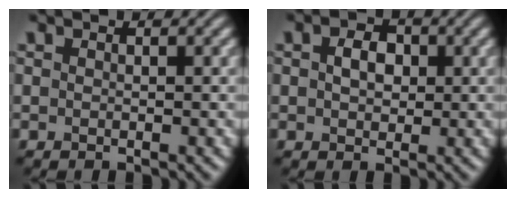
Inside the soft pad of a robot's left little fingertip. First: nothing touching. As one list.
[{"total": 2.7, "force": [0.4, 1.9, 1.8], "torque": [-0.038, 0.004, 0.005]}]